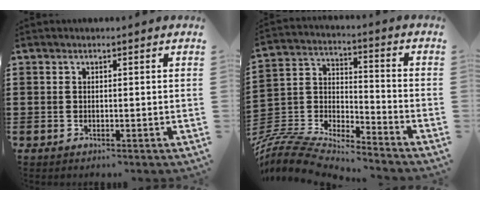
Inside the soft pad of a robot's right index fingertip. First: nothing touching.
{"total": 7.7, "force": [-7.5, 1.1, 1.6], "torque": [-0.056, -0.010, -0.158]}